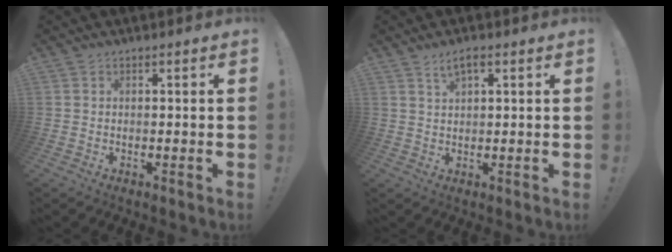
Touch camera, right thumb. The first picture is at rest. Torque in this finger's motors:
{"motor_torque": [0.01, 0.00, 0.18, 0.26, 0.00]}